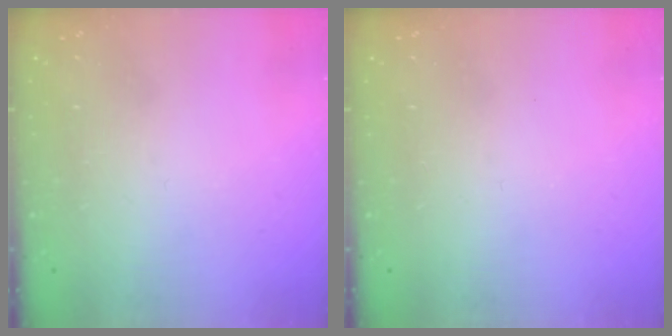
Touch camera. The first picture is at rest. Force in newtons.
{"total": 0.0}